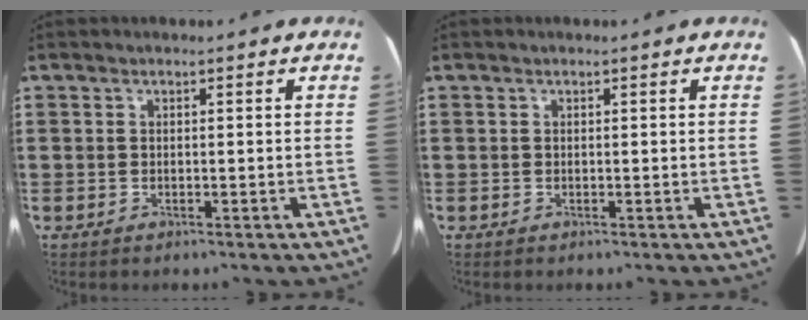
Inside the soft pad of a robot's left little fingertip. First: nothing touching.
{"total": 0.0}